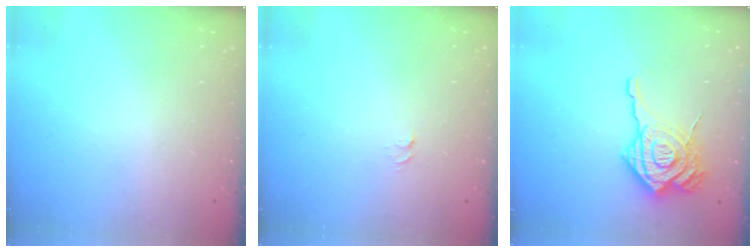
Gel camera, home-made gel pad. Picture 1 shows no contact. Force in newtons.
{"total": 3.7, "press": 3.7, "slide": 0.3}
{"total": 17.7, "press": 17.6, "slide": 1.8}